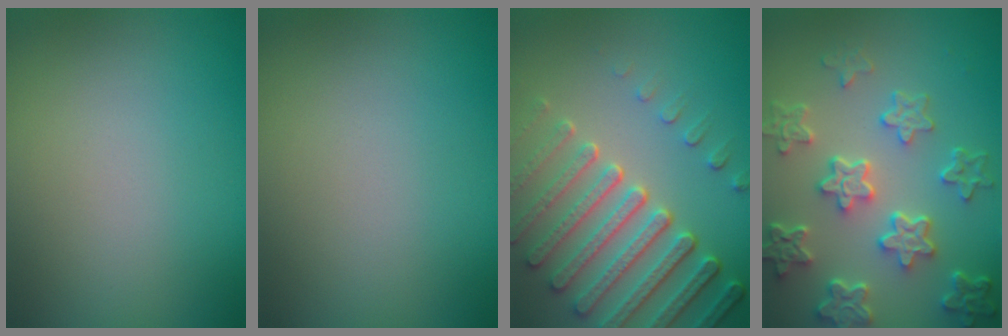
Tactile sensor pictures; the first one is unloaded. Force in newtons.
{"total": 0.0}
{"total": 7.0, "press": 5.3, "slide": 4.5}
{"total": 6.5, "press": 4.9, "slide": 4.3}